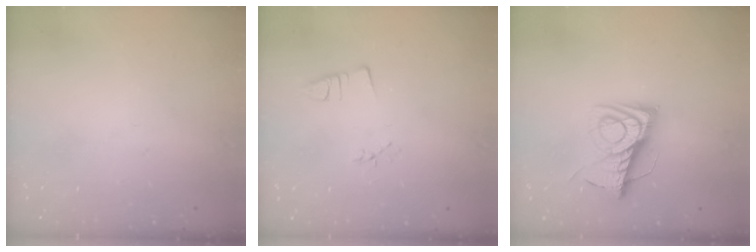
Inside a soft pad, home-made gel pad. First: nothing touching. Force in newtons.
{"total": 2.2, "press": 1.7, "slide": 1.4}
{"total": 14.5, "press": 14.5, "slide": 0.4}